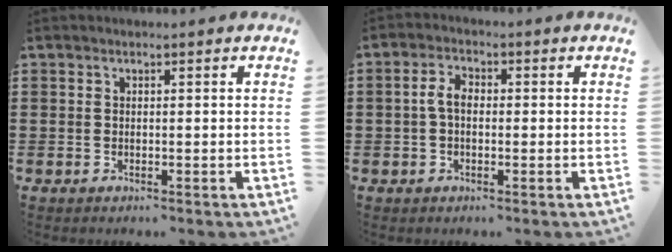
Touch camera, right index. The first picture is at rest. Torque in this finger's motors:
{"motor_torque": [0.48, -0.39, 0.25, 0.09]}